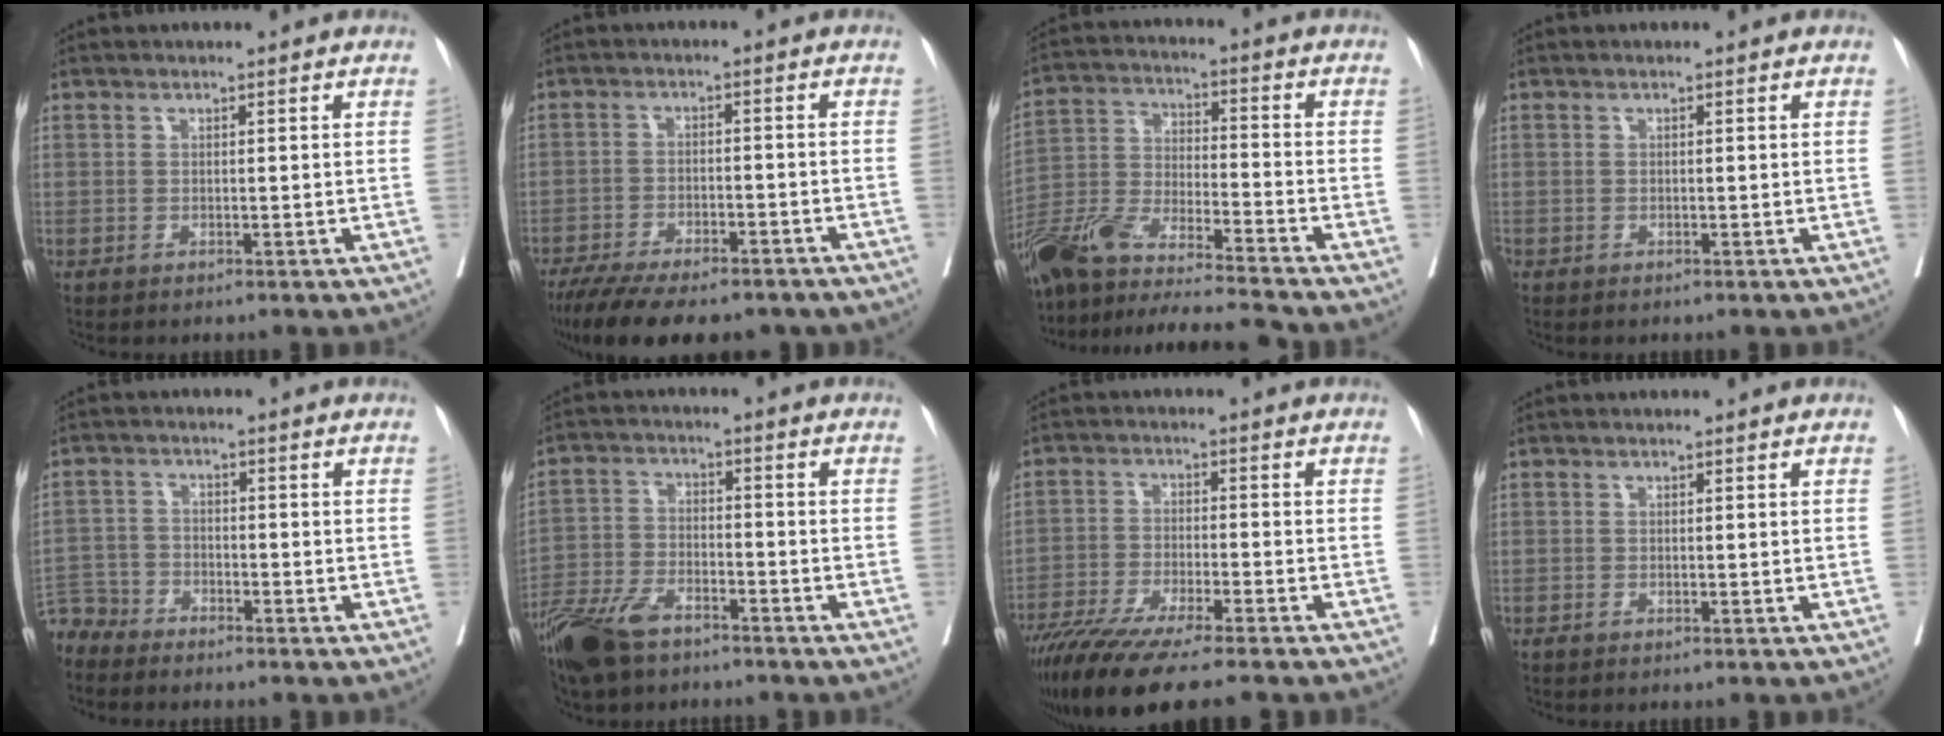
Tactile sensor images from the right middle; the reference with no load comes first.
{"total": 17.4, "force": [-13.6, 5.6, 9.3], "torque": [-0.172, -0.020, -0.195]}
{"total": 19.7, "force": [-17.2, -0.2, 9.6], "torque": [-0.217, -0.026, -0.313]}
{"total": 0.0}
{"total": 5.3, "force": [-5.1, 1.5, -0.3], "torque": [0.012, -0.003, -0.105]}
{"total": 10.8, "force": [-8.3, 3.8, 5.8], "torque": [-0.120, -0.023, -0.160]}
{"total": 14.0, "force": [-11.2, 0.9, 8.5], "torque": [-0.145, -0.037, -0.186]}
{"total": 0.5, "force": [-0.4, 0.0, 0.3], "torque": [-0.004, -0.001, -0.009]}